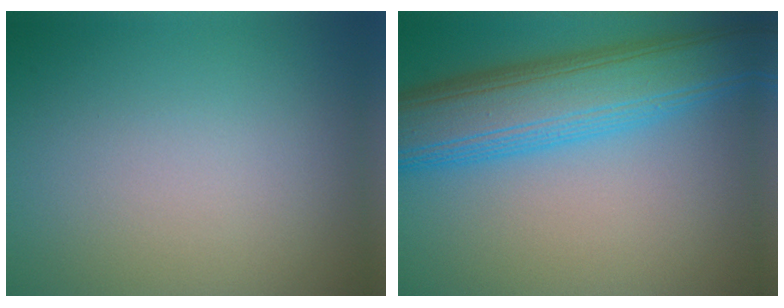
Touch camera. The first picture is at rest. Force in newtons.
{"total": 9.6, "press": 9.6, "slide": 0.3}